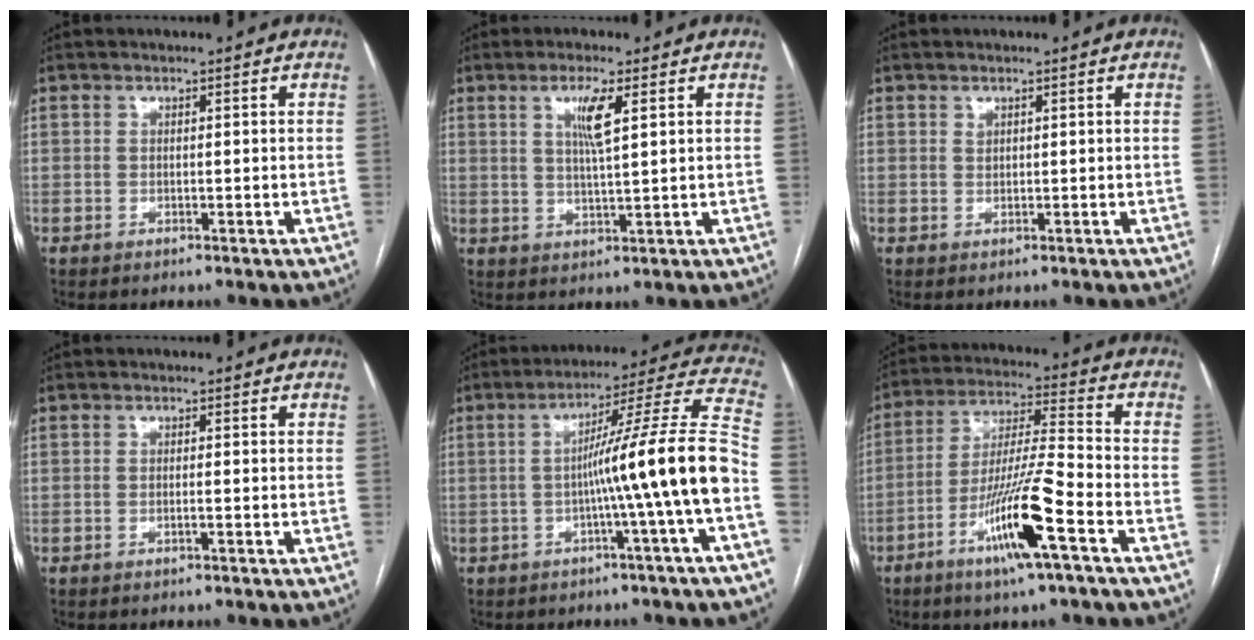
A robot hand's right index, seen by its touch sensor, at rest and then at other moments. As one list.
[{"total": 4.7, "force": [1.9, 0.1, 4.3], "torque": [-0.083, -0.003, 0.037]}, {"total": 0.6, "force": [0.5, 0.3, 0.1], "torque": [0.000, -0.004, 0.008]}, {"total": 0.5, "force": [-0.2, -0.1, 0.5], "torque": [-0.010, 0.000, -0.004]}, {"total": 14.8, "force": [-3.5, -2.5, 14.1], "torque": [-0.199, 0.019, -0.062]}, {"total": 13.8, "force": [-6.6, 0.0, 12.2], "torque": [-0.235, -0.012, -0.120]}]